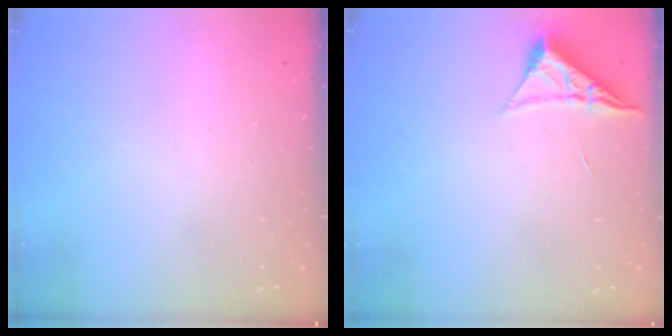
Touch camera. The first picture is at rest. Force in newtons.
{"total": 4.7, "press": 4.7, "slide": 0.7}